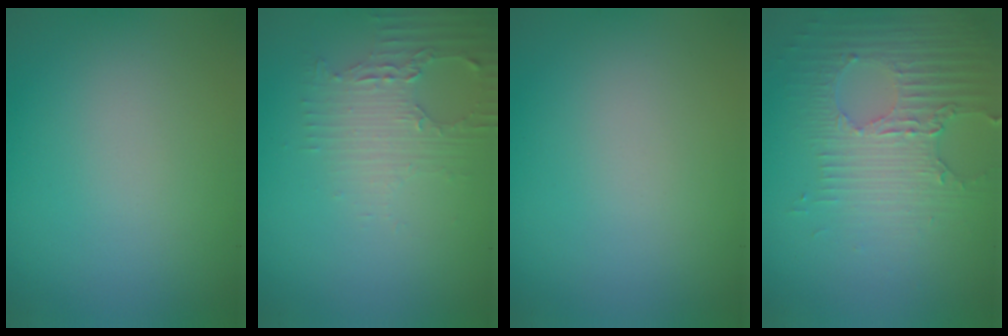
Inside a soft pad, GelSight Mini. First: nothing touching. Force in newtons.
{"total": 2.7, "press": 2.4, "slide": 1.3}
{"total": 0.0}
{"total": 3.5, "press": 3.3, "slide": 1.3}